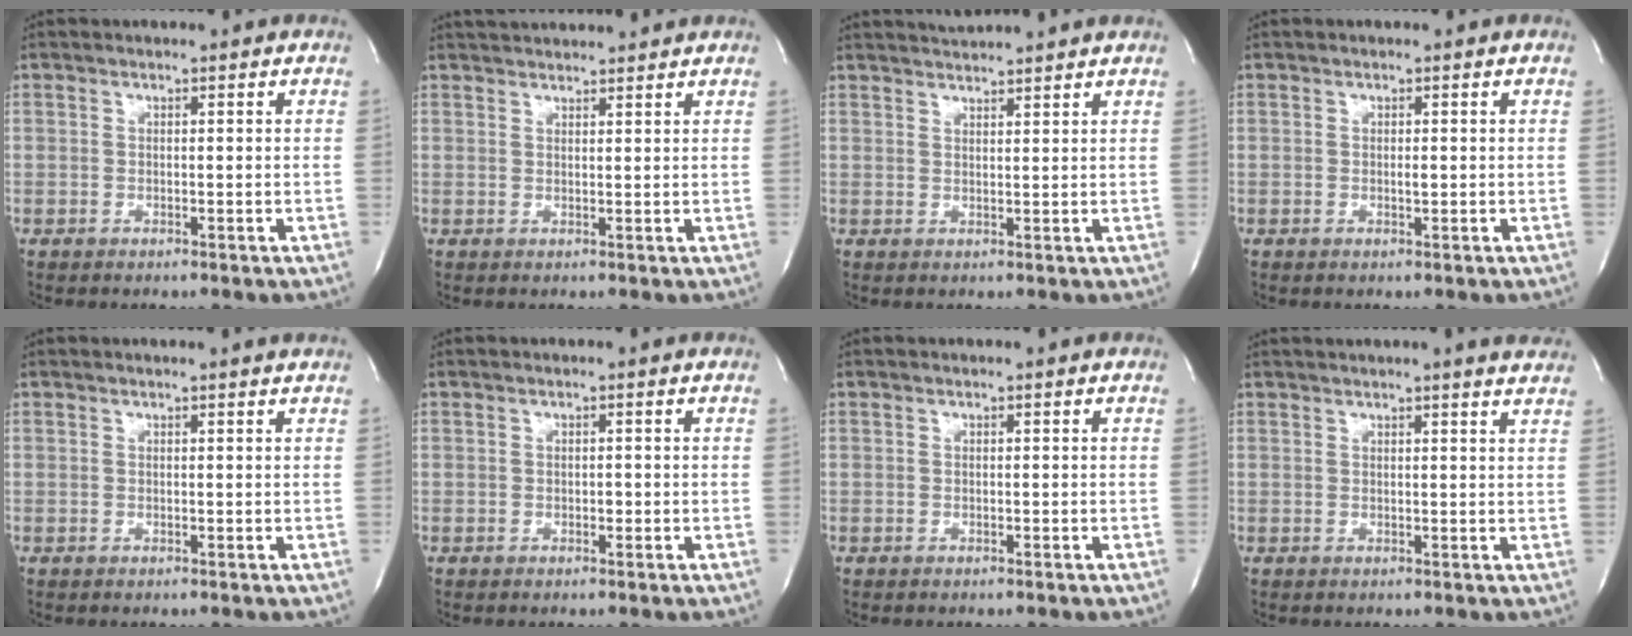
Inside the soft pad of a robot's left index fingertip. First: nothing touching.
{"total": 7.2, "force": [7.0, 0.8, 1.8], "torque": [-0.031, 0.033, 0.095]}
{"total": 5.4, "force": [5.2, -0.5, 1.3], "torque": [-0.025, 0.026, 0.077]}
{"total": 0.7, "force": [0.0, 0.2, 0.6], "torque": [-0.012, -0.001, -0.001]}
{"total": 2.0, "force": [1.9, -0.4, 0.5], "torque": [-0.015, 0.003, 0.019]}
{"total": 0.6, "force": [-0.2, 0.4, 0.5], "torque": [-0.006, 0.001, -0.004]}
{"total": 0.0}
{"total": 7.8, "force": [7.2, -0.2, 3.1], "torque": [-0.043, 0.008, 0.068]}